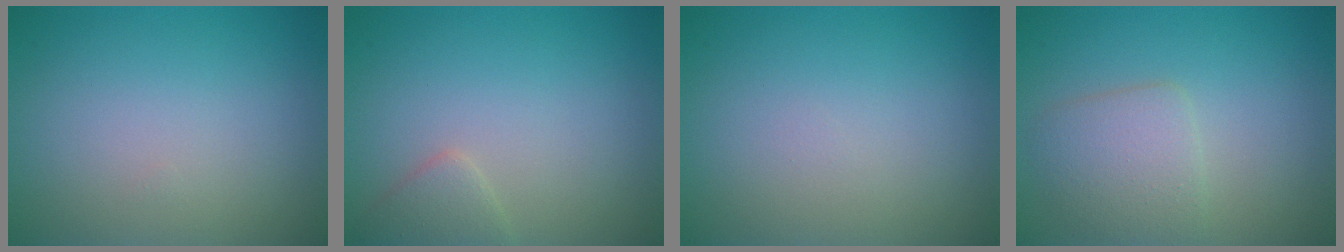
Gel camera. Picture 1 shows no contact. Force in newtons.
{"total": 1.6, "press": 1.6, "slide": 0.1}
{"total": 0.0}
{"total": 3.0, "press": 3.0, "slide": 0.1}